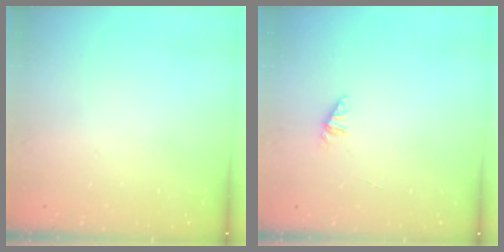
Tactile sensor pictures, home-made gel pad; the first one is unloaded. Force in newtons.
{"total": 1.8, "press": 1.7, "slide": 0.4}